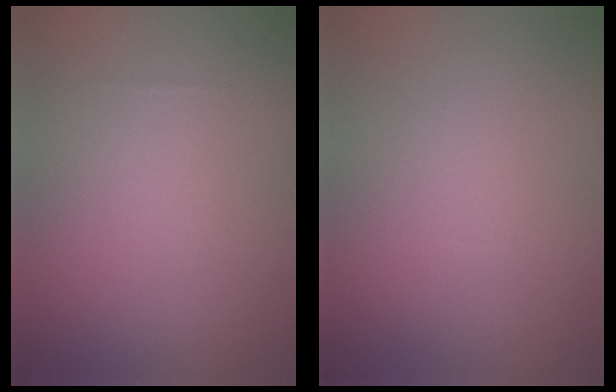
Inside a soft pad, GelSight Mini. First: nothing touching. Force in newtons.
{"total": 0.0}